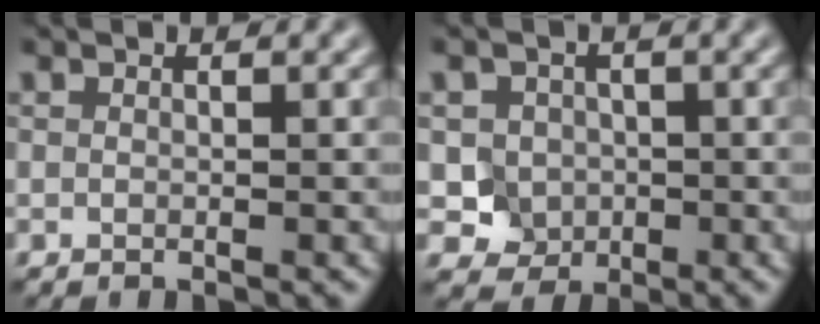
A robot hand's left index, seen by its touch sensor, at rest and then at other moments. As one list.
[{"total": 3.3, "force": [-0.2, 3.1, 1.2], "torque": [-0.011, -0.004, -0.009]}]